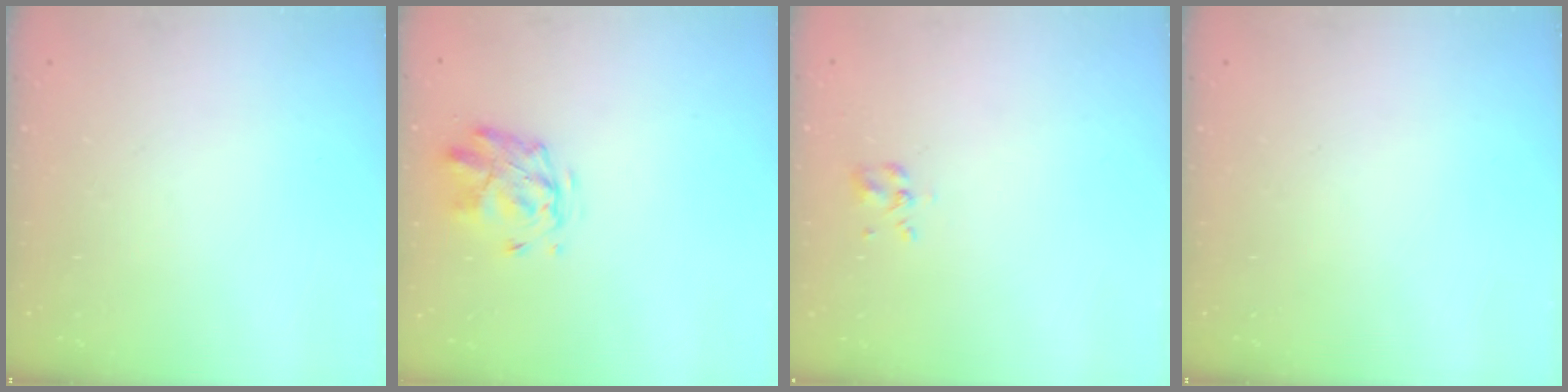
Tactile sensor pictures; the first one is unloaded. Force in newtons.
{"total": 2.8, "press": 2.4, "slide": 1.4}
{"total": 1.9, "press": 1.8, "slide": 0.8}
{"total": 0.0}